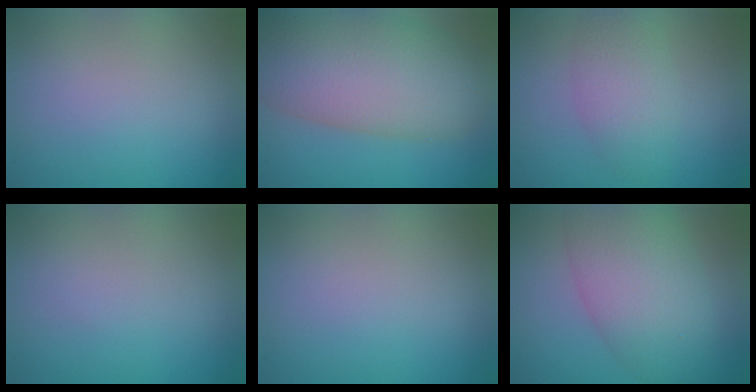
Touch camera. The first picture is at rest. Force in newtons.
{"total": 11.2, "press": 11.2, "slide": 0.6}
{"total": 2.4, "press": 2.4, "slide": 0.2}
{"total": 0.0}
{"total": 0.0}
{"total": 8.4, "press": 8.4, "slide": 0.2}